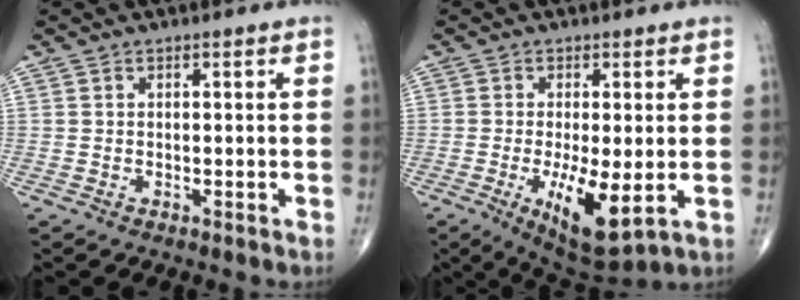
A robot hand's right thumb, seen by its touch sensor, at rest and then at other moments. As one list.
[{"total": 10.0, "force": [-2.2, 3.2, 9.2], "torque": [-0.156, -0.026, -0.028]}]